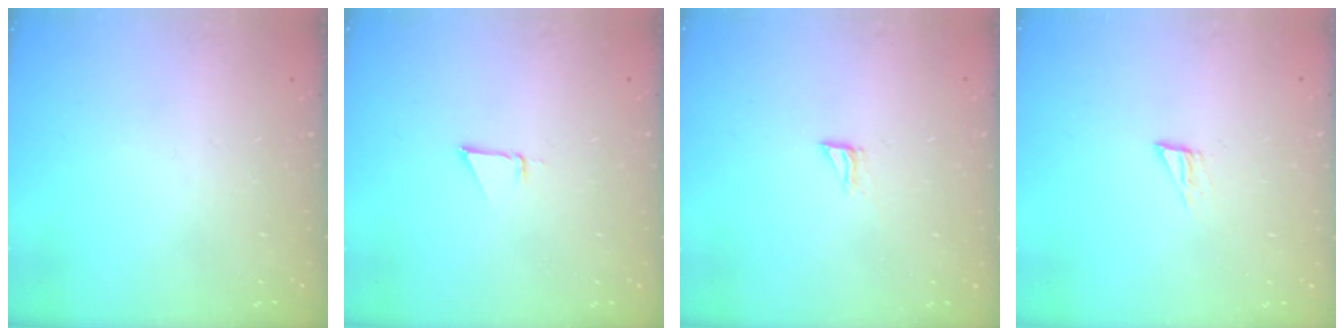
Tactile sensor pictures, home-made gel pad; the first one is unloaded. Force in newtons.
{"total": 2.5, "press": 2.5, "slide": 0.1}
{"total": 4.6, "press": 4.5, "slide": 0.5}
{"total": 4.3, "press": 4.3, "slide": 0.3}